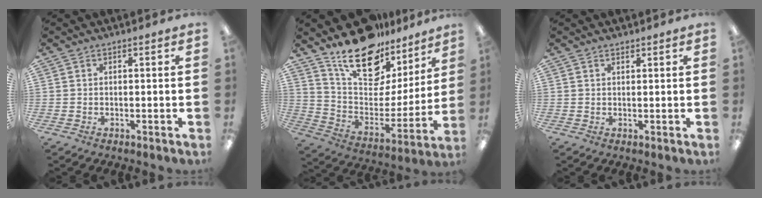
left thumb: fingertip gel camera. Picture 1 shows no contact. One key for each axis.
{"total": 20.6, "fx": 15.4, "fy": 9.8, "fz": 9.6, "tx": -0.164, "ty": -0.106, "tz": 0.276}
{"total": 0.8, "fx": 0.7, "fy": 0.2, "fz": 0.1, "tx": -0.003, "ty": -0.001, "tz": 0.014}